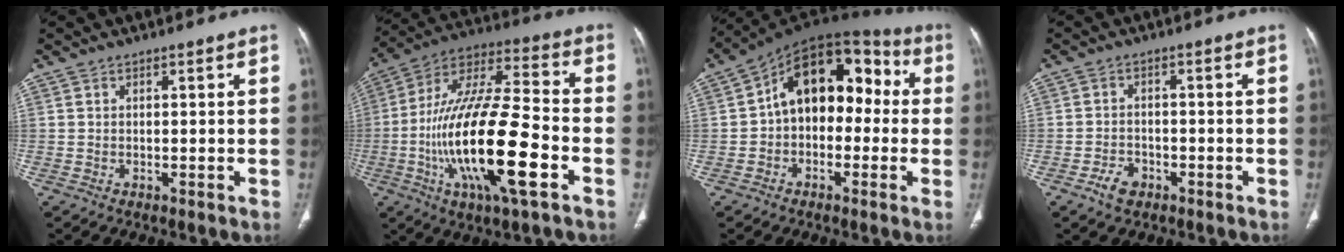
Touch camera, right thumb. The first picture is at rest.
{"total": 24.4, "force": [-6.8, 6.7, 22.5], "torque": [-0.451, 0.021, -0.117]}
{"total": 15.3, "force": [0.4, 10.3, 11.3], "torque": [-0.120, 0.058, -0.011]}
{"total": 3.6, "force": [-2.1, 2.4, 1.7], "torque": [-0.025, 0.016, -0.033]}